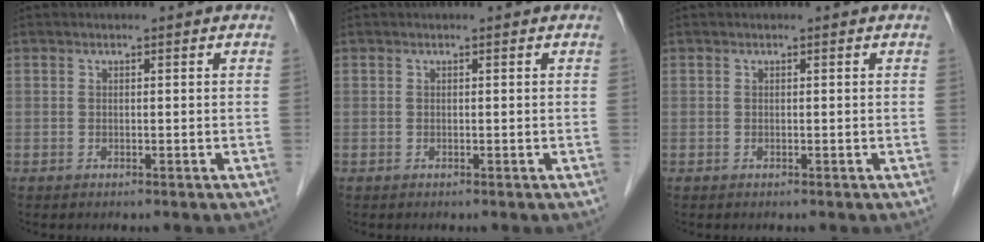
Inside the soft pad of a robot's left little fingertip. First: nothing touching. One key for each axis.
{"total": 0.0}
{"total": 0.0}